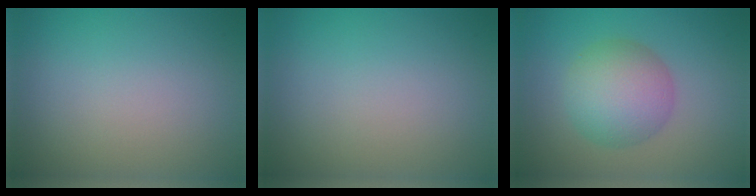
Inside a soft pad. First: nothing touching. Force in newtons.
{"total": 0.0}
{"total": 5.7, "press": 5.7, "slide": 0.2}